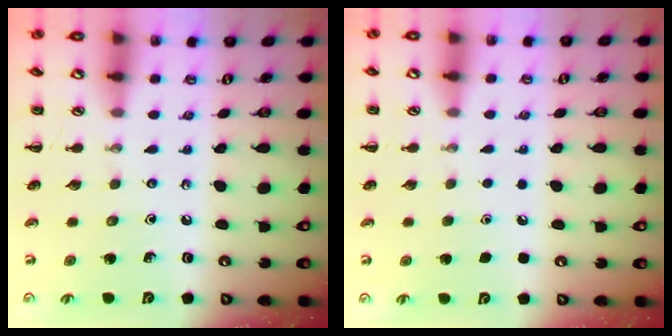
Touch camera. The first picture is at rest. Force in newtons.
{"total": 1.8, "press": 1.8, "slide": 0.1}